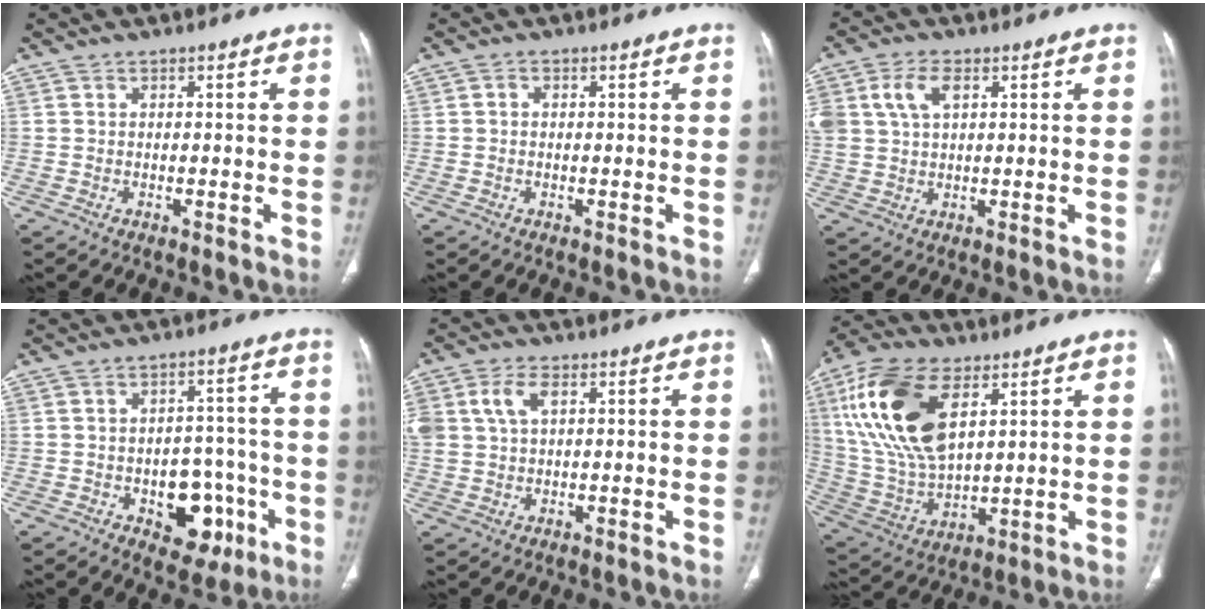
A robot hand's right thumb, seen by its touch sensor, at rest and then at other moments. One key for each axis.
{"total": 0.9, "fx": 0.0, "fy": 0.8, "fz": 0.4, "tx": -0.004, "ty": 0.002, "tz": -0.002}
{"total": 8.4, "fx": 3.0, "fy": 5.1, "fz": 6.0, "tx": -0.130, "ty": 0.008, "tz": 0.062}
{"total": 11.2, "fx": -4.0, "fy": 7.3, "fz": 7.4, "tx": -0.053, "ty": 0.032, "tz": -0.044}
{"total": 7.3, "fx": 2.5, "fy": 4.4, "fz": 5.3, "tx": -0.121, "ty": 0.009, "tz": 0.053}
{"total": 20.6, "fx": 7.6, "fy": 10.7, "fz": 15.9, "tx": -0.314, "ty": -0.018, "tz": 0.149}